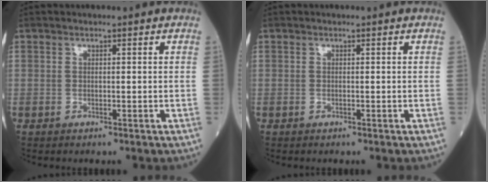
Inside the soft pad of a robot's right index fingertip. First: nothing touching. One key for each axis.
{"total": 0.0}